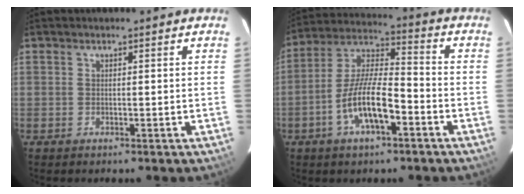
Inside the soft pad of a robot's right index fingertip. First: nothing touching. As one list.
[{"total": 12.5, "force": [-5.3, 3.9, 10.6], "torque": [-0.217, 0.003, -0.098]}]